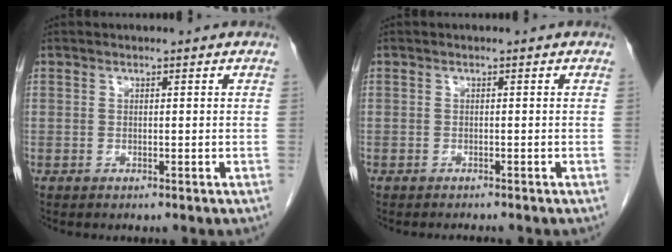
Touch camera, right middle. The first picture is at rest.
{"total": 1.2, "force": [-1.2, 0.0, 0.3], "torque": [-0.005, -0.003, -0.015]}